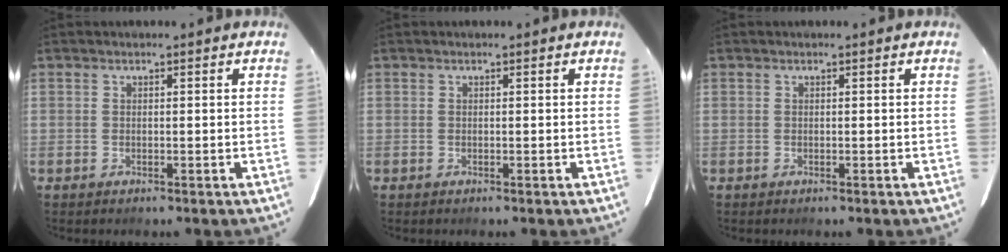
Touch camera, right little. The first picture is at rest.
{"total": 0.0}
{"total": 0.0}